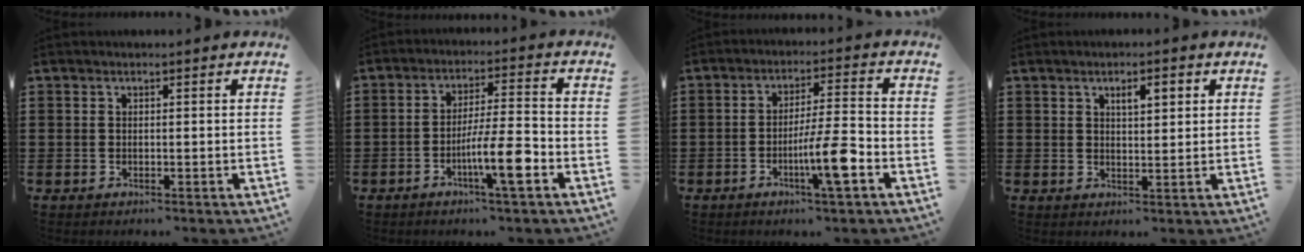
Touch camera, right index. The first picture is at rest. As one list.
[{"total": 8.9, "force": [-3.6, 1.1, 8.0], "torque": [-0.142, -0.002, -0.065]}, {"total": 8.7, "force": [-3.4, 1.1, 7.9], "torque": [-0.140, -0.001, -0.061]}, {"total": 3.1, "force": [1.3, 1.0, 2.7], "torque": [-0.038, 0.002, 0.016]}]